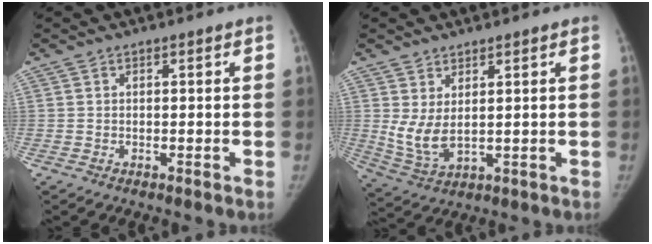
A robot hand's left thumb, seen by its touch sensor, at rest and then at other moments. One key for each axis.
{"total": 6.2, "fx": 1.5, "fy": 2.8, "fz": 5.3, "tx": -0.113, "ty": -0.018, "tz": 0.043}